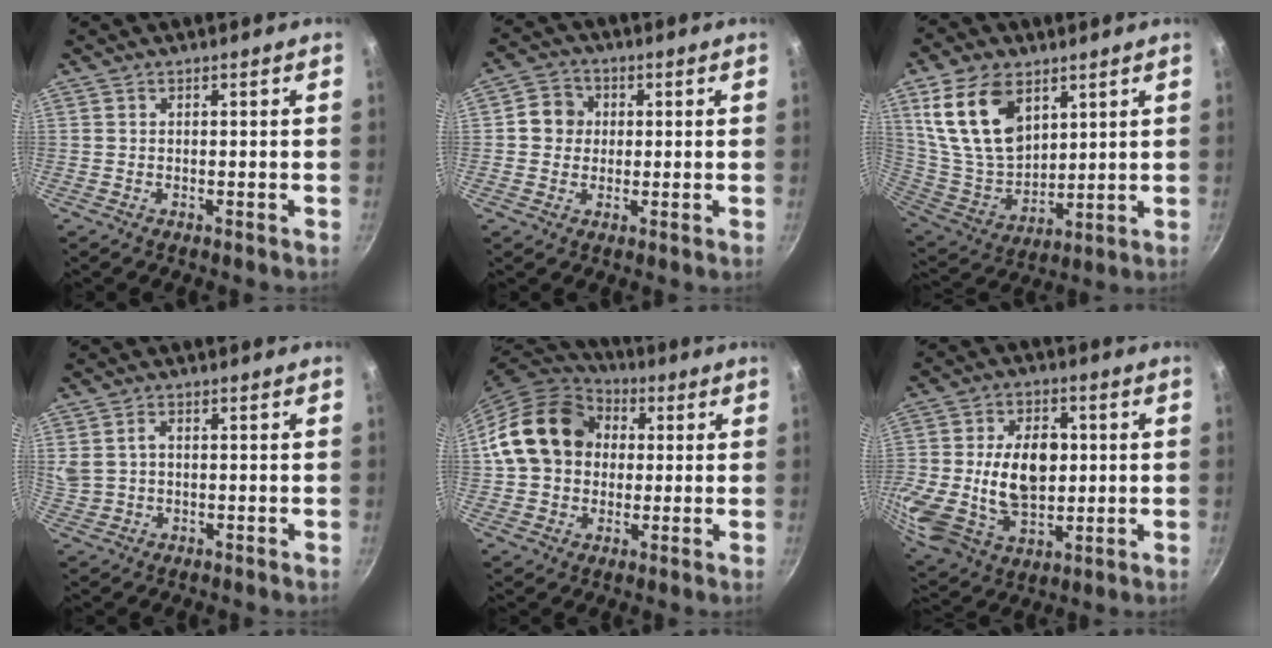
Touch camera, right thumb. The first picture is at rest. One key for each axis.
{"total": 5.8, "fx": 0.6, "fy": 5.3, "fz": 2.1, "tx": -0.004, "ty": 0.007, "tz": -0.003}
{"total": 17.9, "fx": 8.1, "fy": 11.0, "fz": 11.5, "tx": -0.194, "ty": -0.040, "tz": 0.171}
{"total": 4.9, "fx": 0.8, "fy": 3.6, "fz": 3.2, "tx": -0.061, "ty": 0.005, "tz": 0.021}
{"total": 17.7, "fx": 2.6, "fy": 14.4, "fz": 10.1, "tx": -0.159, "ty": 0.035, "tz": 0.035}
{"total": 22.9, "fx": 0.9, "fy": 16.0, "fz": 16.4, "tx": -0.326, "ty": 0.012, "tz": 0.026}